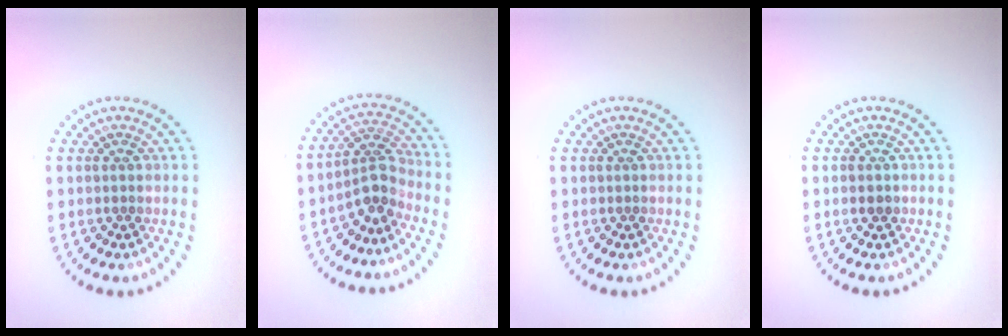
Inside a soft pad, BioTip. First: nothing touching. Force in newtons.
{"total": 2.9, "press": 2.2, "slide": 1.9}
{"total": 0.0}
{"total": 1.2, "press": 1.2, "slide": 0.1}